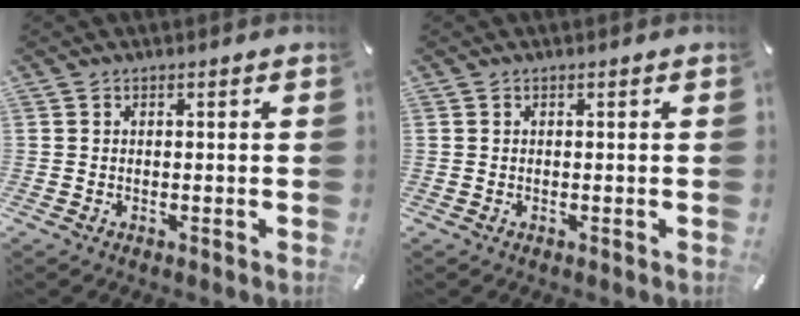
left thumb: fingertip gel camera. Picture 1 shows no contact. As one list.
[{"total": 0.0}]